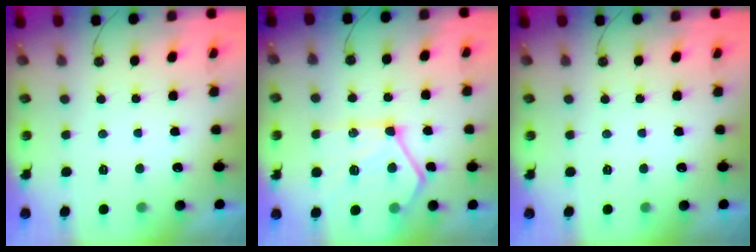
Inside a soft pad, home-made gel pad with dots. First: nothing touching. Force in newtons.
{"total": 18.1, "press": 18.0, "slide": 2.0}
{"total": 0.0}